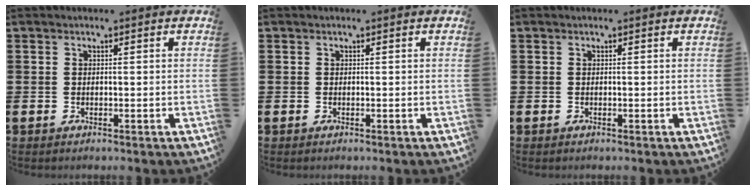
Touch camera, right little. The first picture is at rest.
{"total": 0.0}
{"total": 0.0}